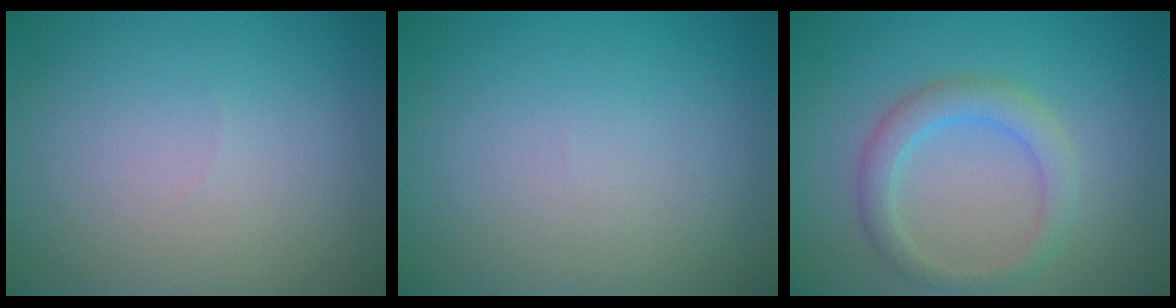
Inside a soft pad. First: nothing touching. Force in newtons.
{"total": 0.0}
{"total": 3.0, "press": 3.0, "slide": 0.0}